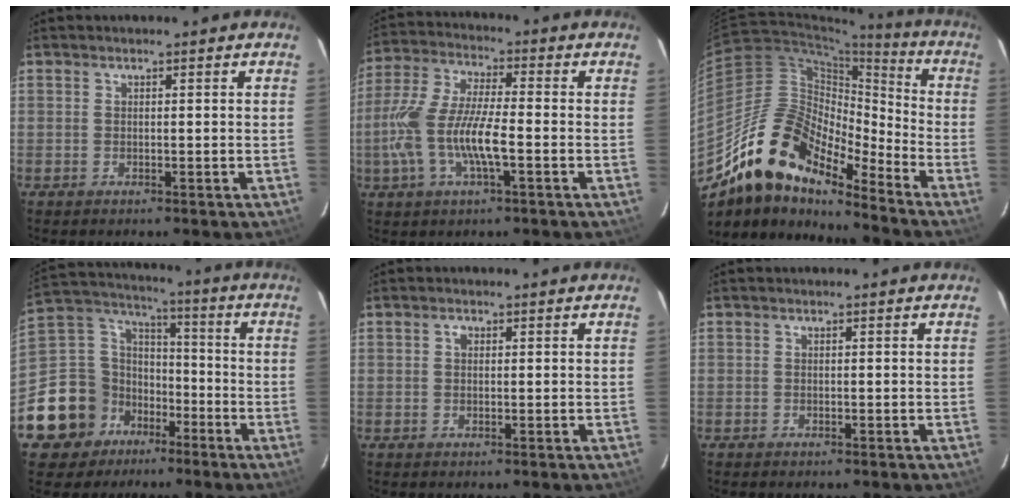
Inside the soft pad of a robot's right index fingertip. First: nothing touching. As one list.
[{"total": 13.4, "force": [-3.3, 3.7, 12.4], "torque": [-0.266, -0.002, -0.067]}, {"total": 18.0, "force": [-14.2, 6.3, 9.0], "torque": [-0.152, 0.002, -0.273]}, {"total": 15.1, "force": [-8.7, 11.6, 4.3], "torque": [-0.123, 0.053, -0.140]}, {"total": 0.9, "force": [0.2, 0.7, 0.5], "torque": [-0.007, 0.005, 0.002]}, {"total": 0.7, "force": [-0.5, 0.4, -0.1], "torque": [-0.002, 0.001, -0.011]}]